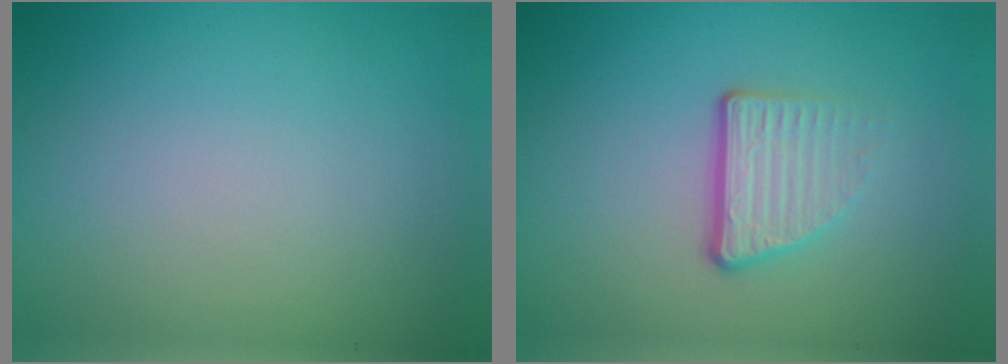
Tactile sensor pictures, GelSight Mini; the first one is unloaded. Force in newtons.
{"total": 3.7, "press": 2.2, "slide": 3.0}